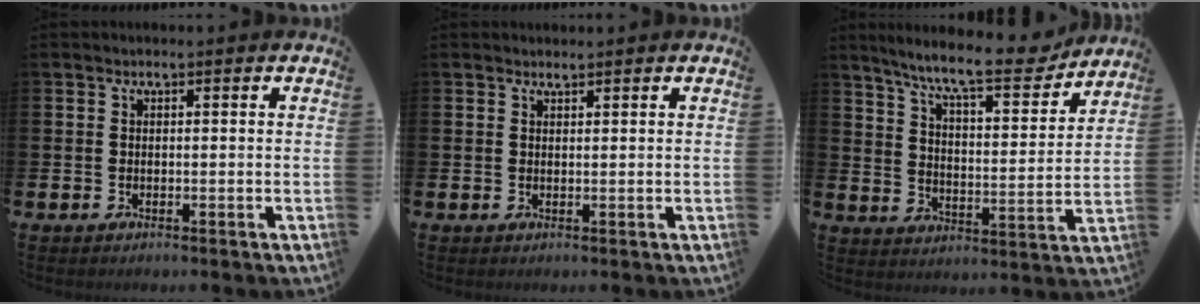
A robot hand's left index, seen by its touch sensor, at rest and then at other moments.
{"total": 1.0, "force": [0.9, 0.1, 0.0], "torque": [0.013, -0.005, 0.015]}
{"total": 10.6, "force": [9.4, 1.5, 4.8], "torque": [-0.114, -0.055, 0.158]}